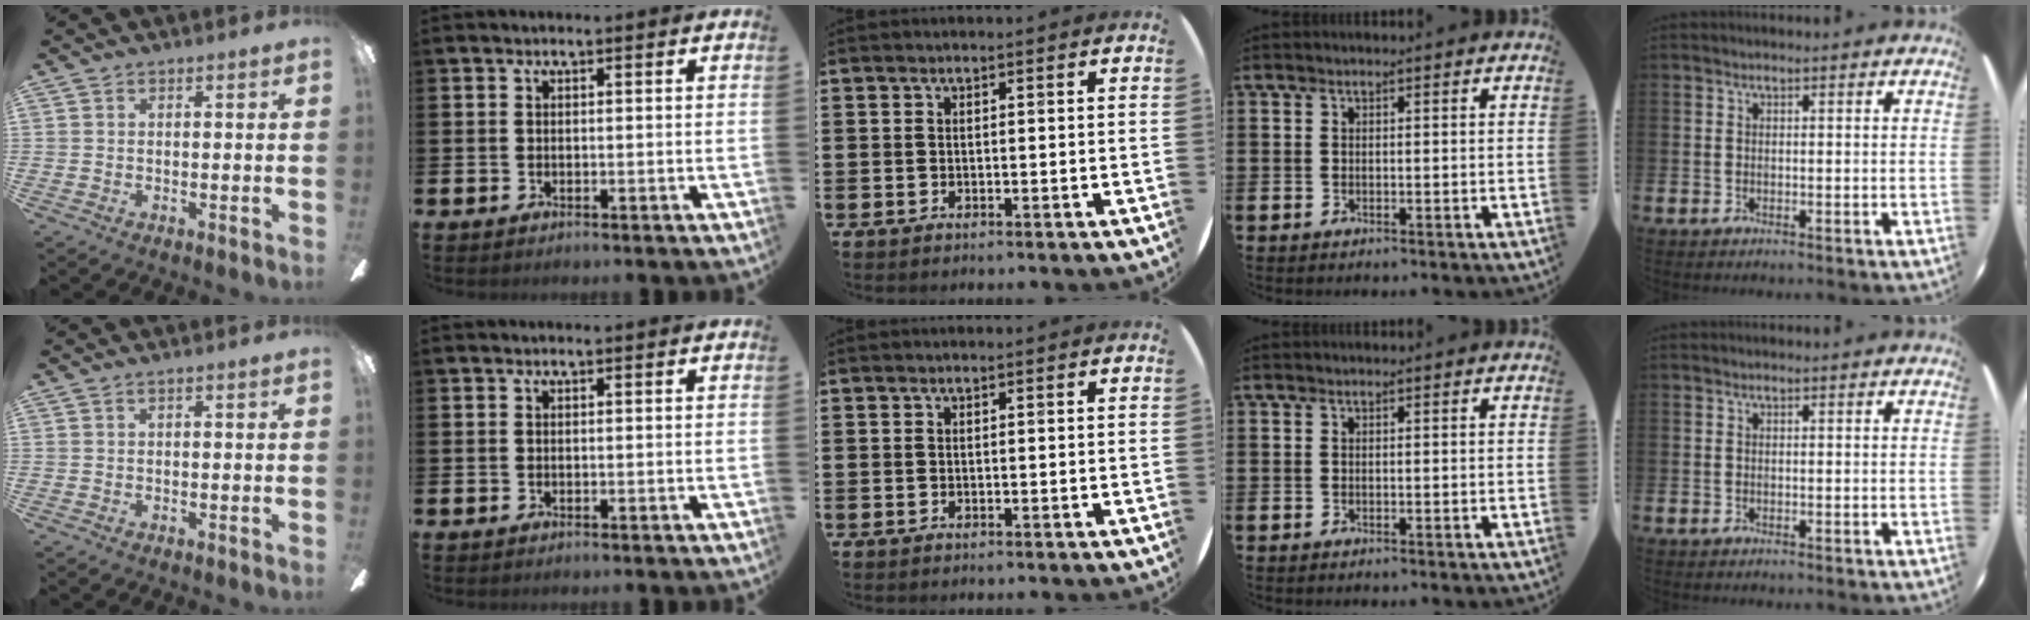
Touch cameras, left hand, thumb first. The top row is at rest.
{}